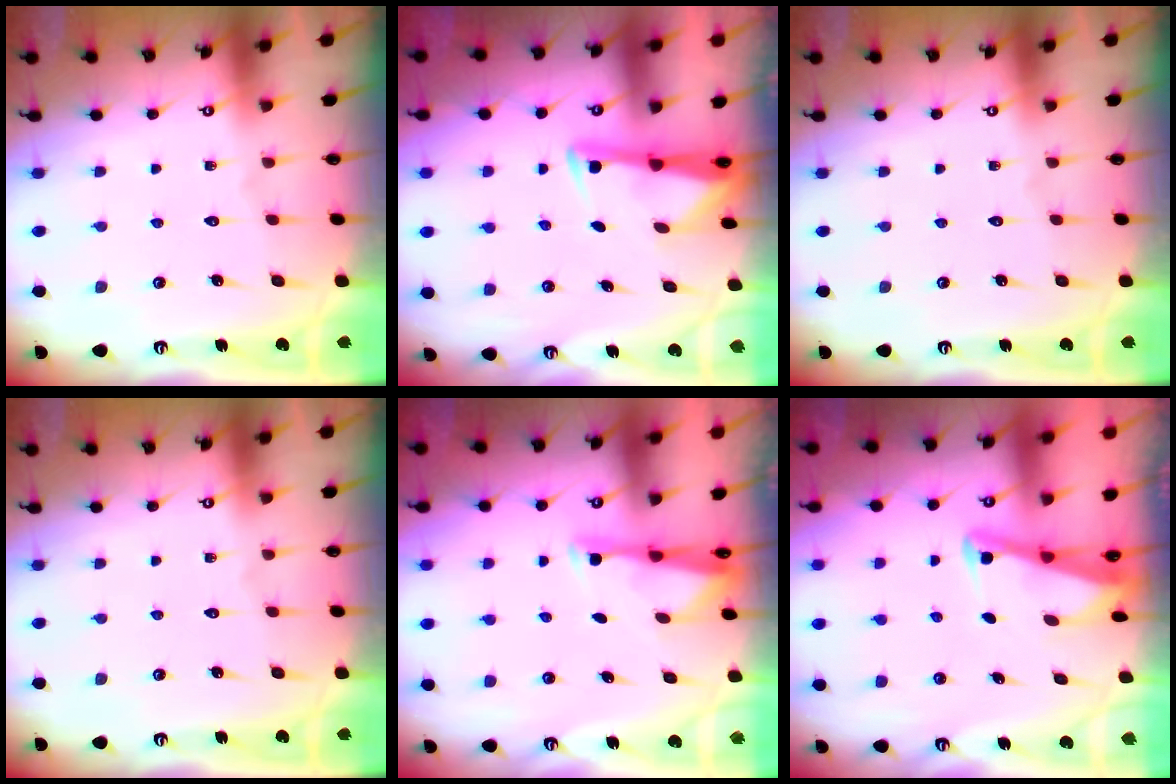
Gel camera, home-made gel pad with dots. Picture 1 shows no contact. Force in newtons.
{"total": 2.9, "press": 2.9, "slide": 0.4}
{"total": 0.0}
{"total": 0.0}
{"total": 2.9, "press": 2.9, "slide": 0.6}
{"total": 2.8, "press": 2.8, "slide": 0.3}